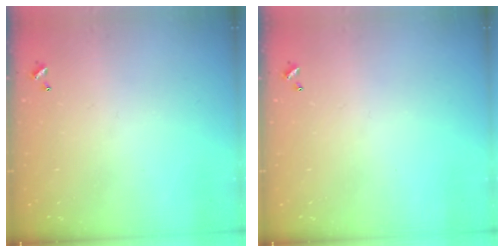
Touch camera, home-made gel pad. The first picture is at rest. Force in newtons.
{"total": 0.0}